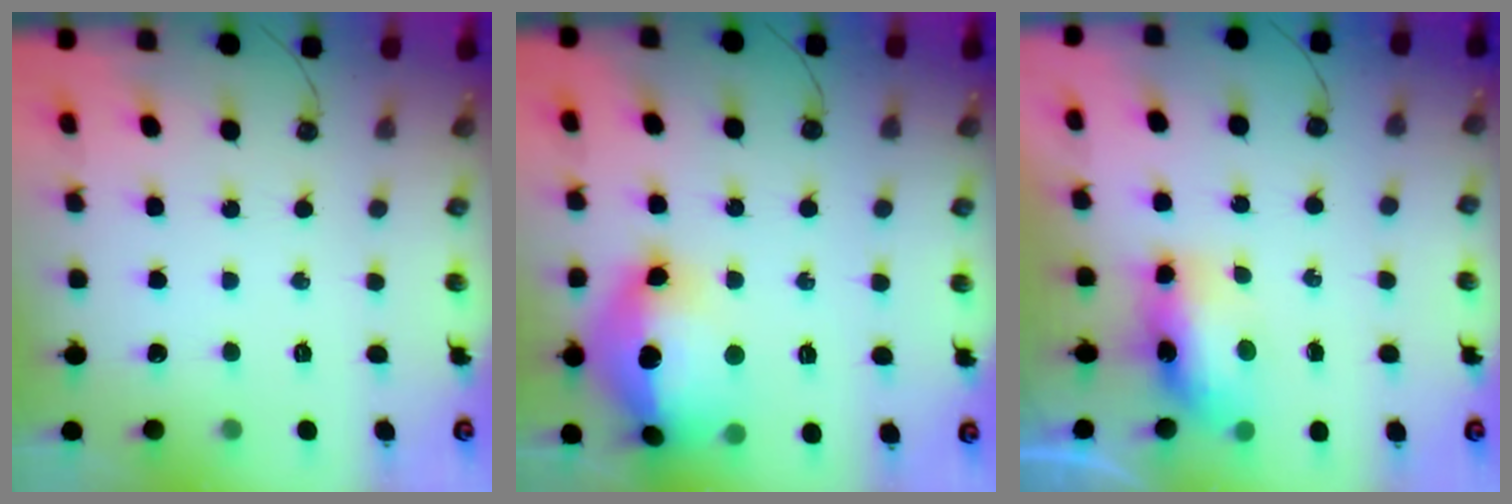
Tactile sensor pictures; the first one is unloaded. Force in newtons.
{"total": 22.6, "press": 21.5, "slide": 7.1}
{"total": 7.8, "press": 7.7, "slide": 0.8}